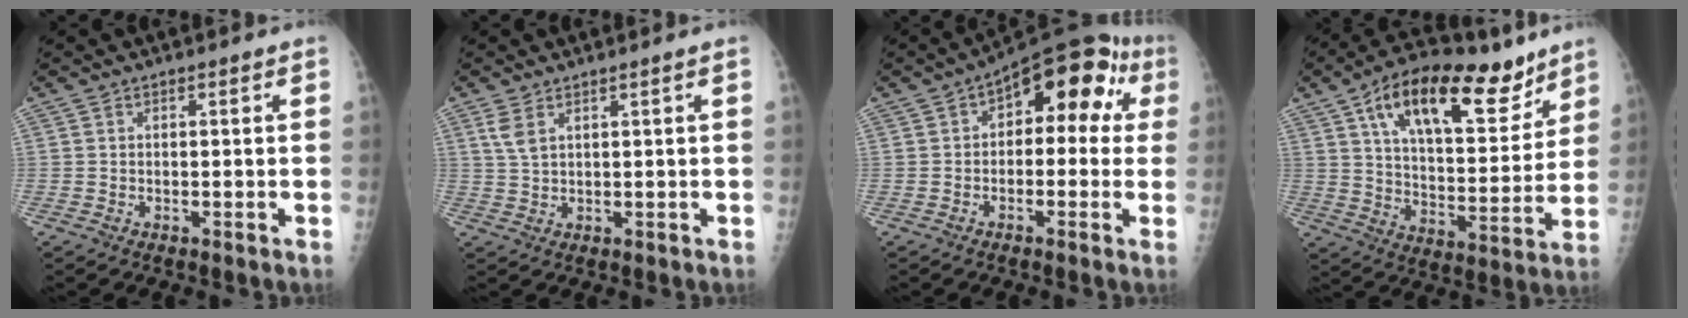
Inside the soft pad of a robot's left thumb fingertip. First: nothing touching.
{"total": 3.2, "force": [1.8, 1.0, 2.4], "torque": [-0.057, 0.001, 0.047]}
{"total": 13.9, "force": [2.9, 7.9, 11.1], "torque": [-0.091, 0.043, 0.025]}
{"total": 23.2, "force": [13.8, 10.4, 15.5], "torque": [-0.208, -0.040, 0.229]}